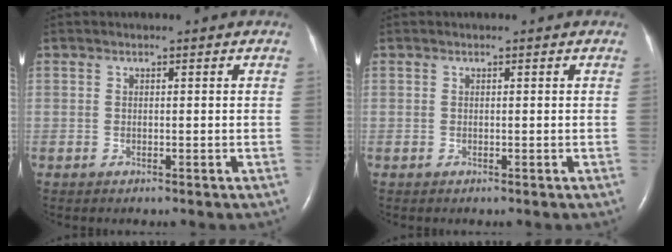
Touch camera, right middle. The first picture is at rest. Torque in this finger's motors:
{"motor_torque": [0.00, 0.00, 0.00, 0.00]}